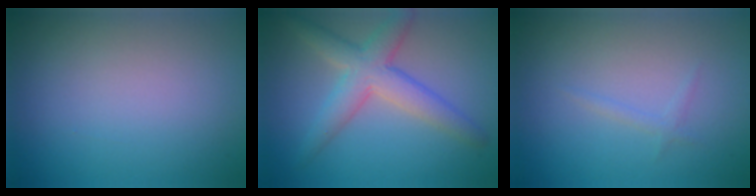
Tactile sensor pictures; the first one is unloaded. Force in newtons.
{"total": 4.8, "press": 4.8, "slide": 0.1}
{"total": 0.7, "press": 0.7, "slide": 0.1}